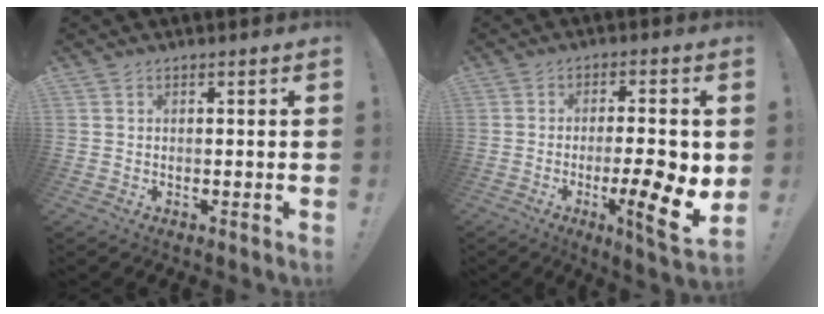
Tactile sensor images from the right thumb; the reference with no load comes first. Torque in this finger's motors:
{"motor_torque": [-0.02, 0.92, 0.12, 0.21, 0.06]}